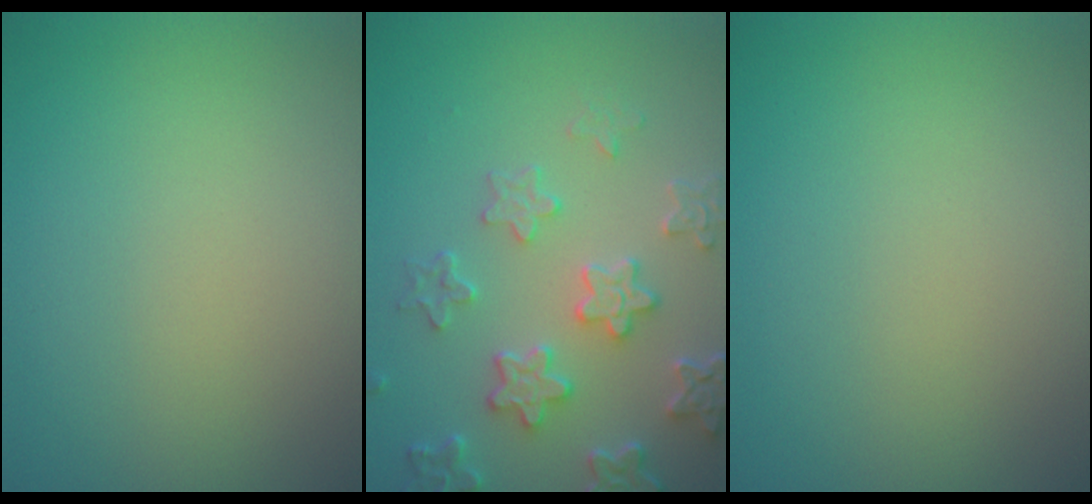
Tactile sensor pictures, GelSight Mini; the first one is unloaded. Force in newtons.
{"total": 5.1, "press": 4.2, "slide": 2.9}
{"total": 0.0}